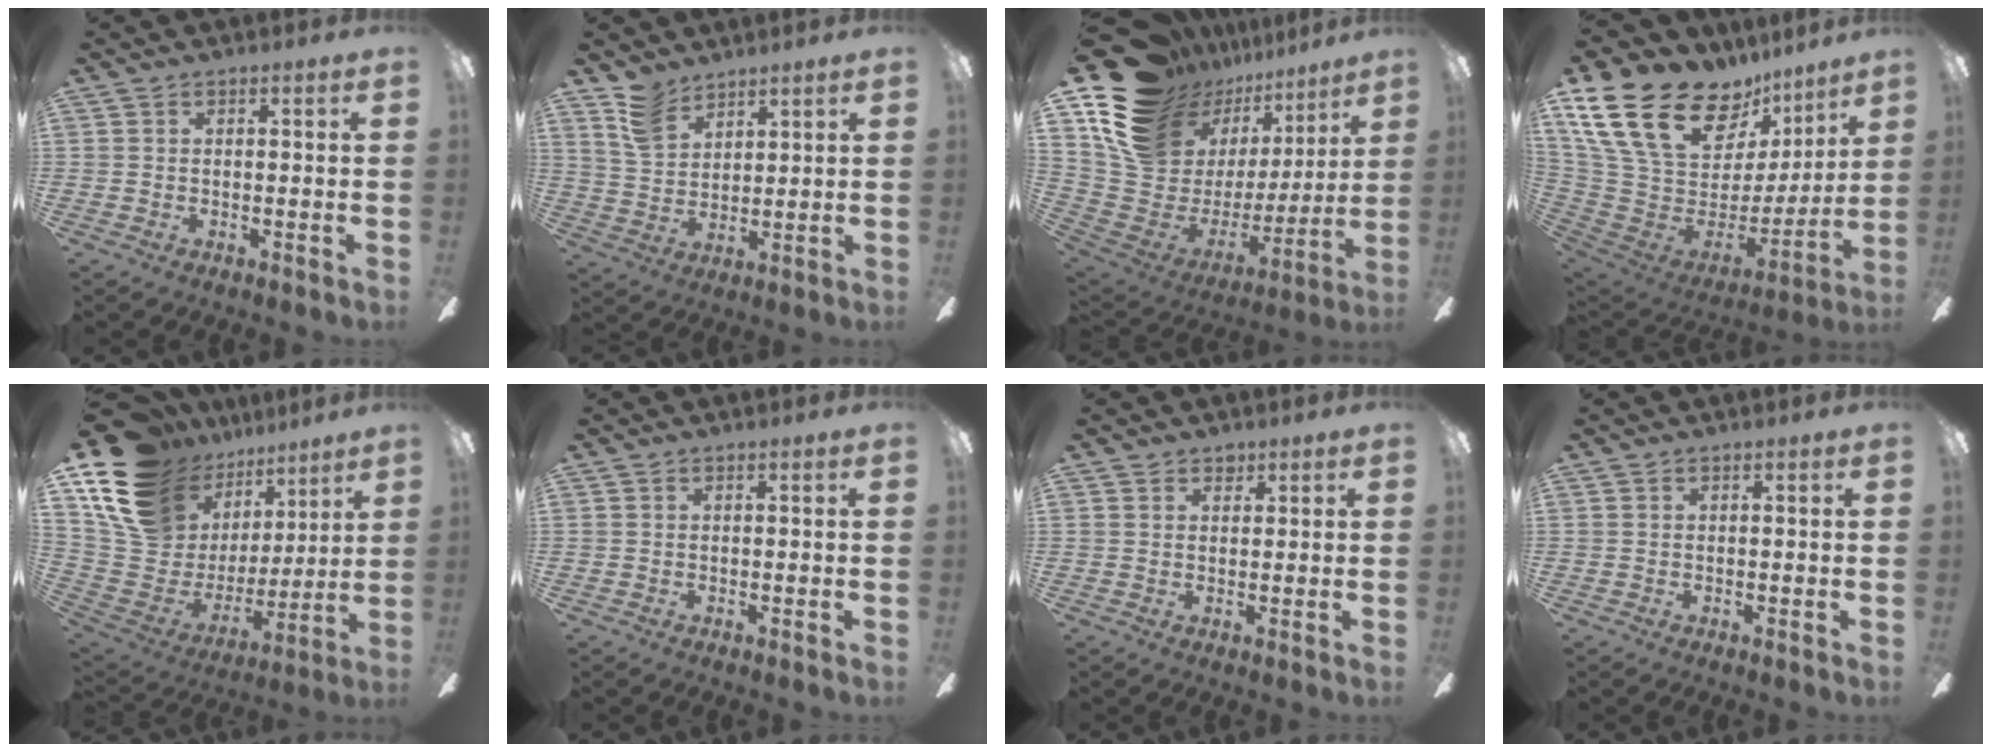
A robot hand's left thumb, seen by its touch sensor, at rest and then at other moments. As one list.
[{"total": 8.7, "force": [6.8, 4.5, 3.1], "torque": [-0.075, -0.023, 0.134]}, {"total": 19.7, "force": [12.7, 12.5, 8.4], "torque": [-0.152, -0.097, 0.258]}, {"total": 27.5, "force": [16.8, 15.5, 15.3], "torque": [-0.284, -0.102, 0.331]}, {"total": 19.9, "force": [12.6, 12.7, 8.9], "torque": [-0.201, -0.078, 0.250]}, {"total": 0.0}, {"total": 1.9, "force": [1.5, 1.2, 0.3], "torque": [0.001, -0.002, 0.026]}, {"total": 0.0}]